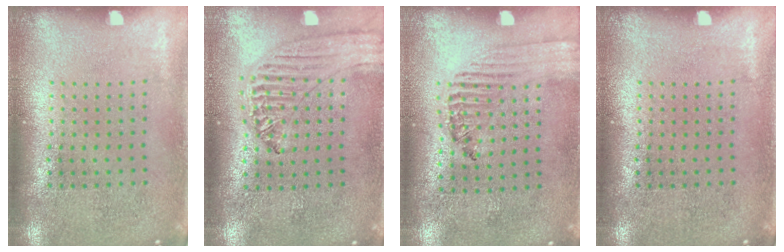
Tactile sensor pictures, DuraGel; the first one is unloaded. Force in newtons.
{"total": 1.3, "press": 1.3, "slide": 0.1}
{"total": 1.3, "press": 1.0, "slide": 0.8}
{"total": 0.0}